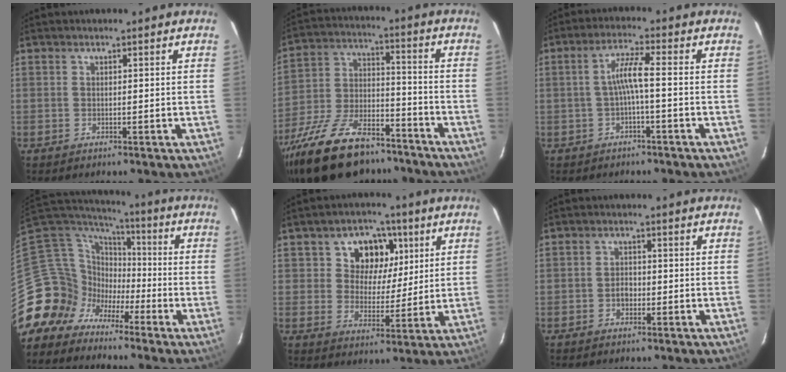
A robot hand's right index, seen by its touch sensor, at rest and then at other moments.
{"total": 24.3, "force": [-17.6, 10.6, 12.9], "torque": [-0.266, -0.015, -0.282]}
{"total": 4.1, "force": [-1.1, -0.3, 4.0], "torque": [-0.084, 0.007, -0.020]}
{"total": 11.1, "force": [-6.1, 9.2, 1.2], "torque": [-0.049, 0.039, -0.131]}
{"total": 9.7, "force": [3.5, 7.7, 4.6], "torque": [-0.084, 0.011, 0.057]}
{"total": 1.9, "force": [-0.7, 1.4, 1.1], "torque": [-0.020, 0.007, -0.013]}